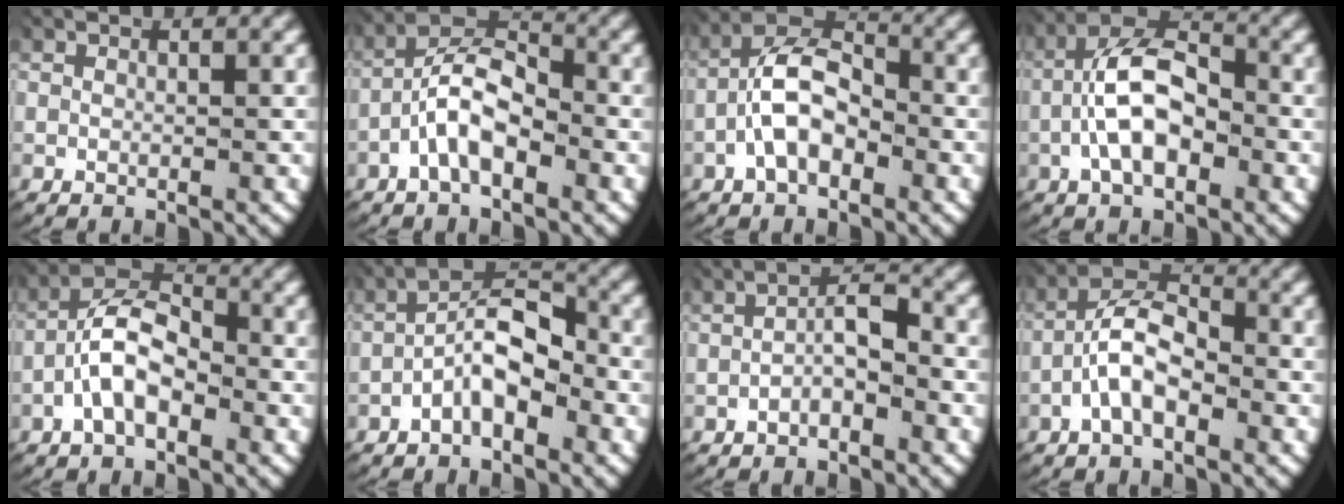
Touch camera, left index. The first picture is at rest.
{"total": 6.0, "force": [-1.2, 4.1, 4.2], "torque": [-0.062, -0.003, -0.035]}
{"total": 6.0, "force": [-1.1, 4.1, 4.3], "torque": [-0.069, -0.005, -0.027]}
{"total": 7.0, "force": [-1.0, 4.4, 5.4], "torque": [-0.097, -0.008, -0.019]}
{"total": 6.1, "force": [-0.9, 4.1, 4.4], "torque": [-0.066, -0.001, -0.026]}
{"total": 5.4, "force": [-1.6, 3.3, 3.9], "torque": [-0.060, -0.004, -0.031]}
{"total": 2.5, "force": [-1.0, 0.8, 2.1], "torque": [-0.039, 0.001, -0.018]}
{"total": 5.3, "force": [-0.9, 3.5, 4.0], "torque": [-0.061, -0.001, -0.026]}